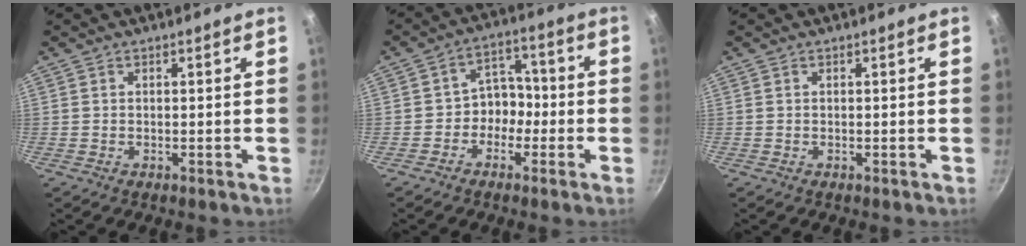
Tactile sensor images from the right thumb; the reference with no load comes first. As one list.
[{"total": 6.3, "force": [-2.0, 5.2, 3.0], "torque": [0.007, 0.036, -0.042]}, {"total": 0.0}]